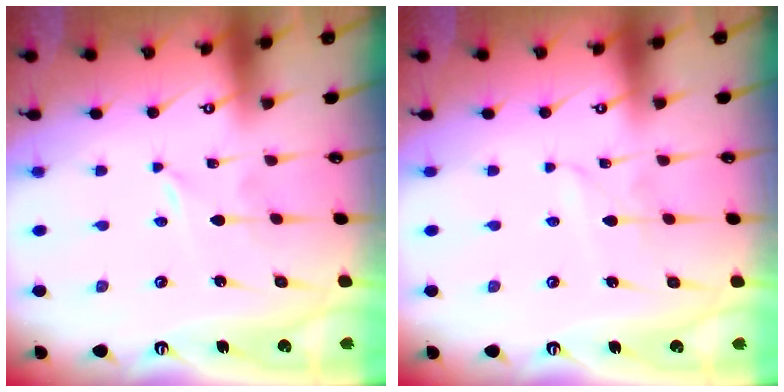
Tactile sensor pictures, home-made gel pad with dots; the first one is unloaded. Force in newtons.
{"total": 2.3, "press": 2.3, "slide": 0.3}